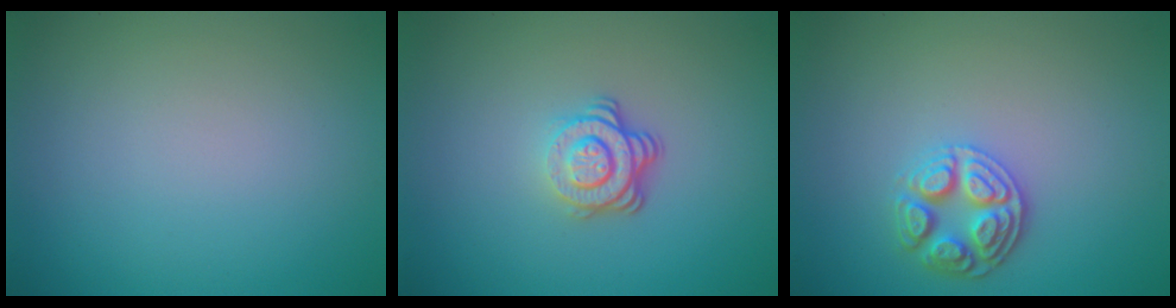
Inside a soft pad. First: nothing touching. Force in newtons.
{"total": 3.7, "press": 2.5, "slide": 2.6}
{"total": 3.3, "press": 3.0, "slide": 1.3}